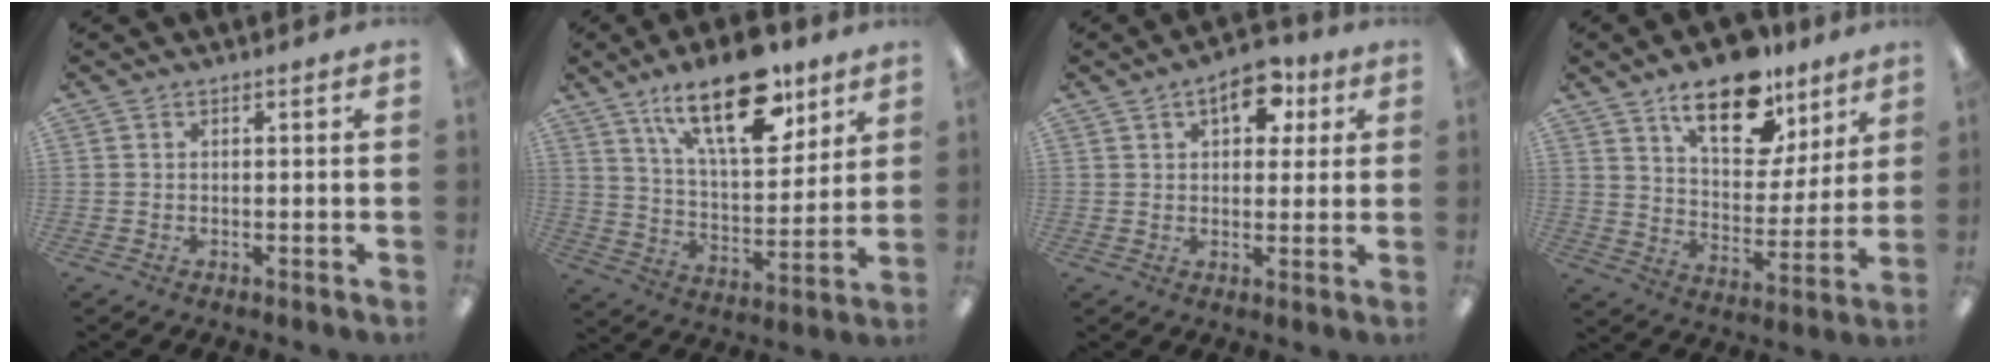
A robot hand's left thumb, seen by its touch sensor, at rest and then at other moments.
{"total": 21.7, "force": [13.2, 9.4, 14.4], "torque": [-0.226, -0.061, 0.218]}
{"total": 9.4, "force": [4.2, 5.2, 6.6], "torque": [-0.077, -0.009, 0.068]}
{"total": 18.1, "force": [12.0, 8.9, 10.1], "torque": [-0.149, -0.061, 0.207]}